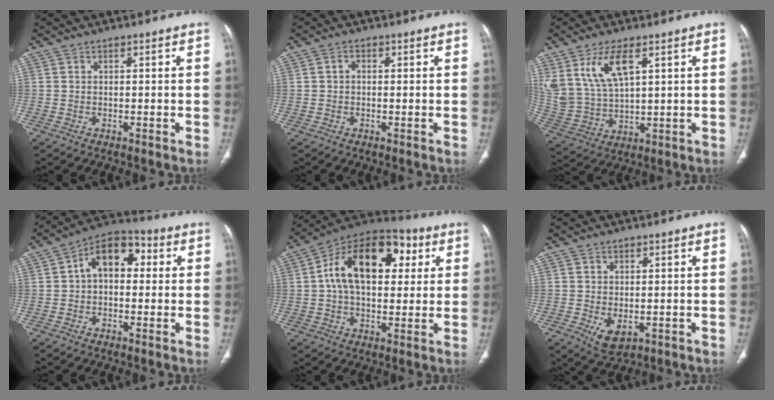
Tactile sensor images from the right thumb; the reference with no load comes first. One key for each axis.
{"total": 1.2, "fx": 0.0, "fy": 1.0, "fz": 0.8, "tx": -0.009, "ty": 0.005, "tz": -0.004}
{"total": 12.0, "fx": 5.9, "fy": 5.3, "fz": 8.9, "tx": -0.184, "ty": -0.021, "tz": 0.134}
{"total": 10.5, "fx": 1.6, "fy": 6.8, "fz": 7.9, "tx": -0.099, "ty": 0.034, "tz": 0.014}
{"total": 19.9, "fx": 4.5, "fy": 12.1, "fz": 15.2, "tx": -0.217, "ty": 0.021, "tz": 0.059}
{"total": 4.6, "fx": -1.0, "fy": 2.7, "fz": 3.6, "tx": -0.063, "ty": -0.009, "tz": -0.005}